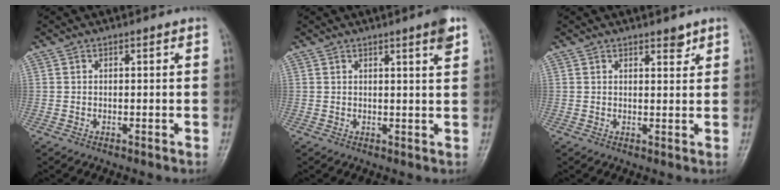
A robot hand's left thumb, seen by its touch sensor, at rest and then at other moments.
{"total": 3.5, "force": [2.1, 0.0, 2.8], "torque": [-0.038, -0.013, 0.029]}
{"total": 2.2, "force": [1.7, 0.8, 1.1], "torque": [-0.006, -0.011, 0.023]}